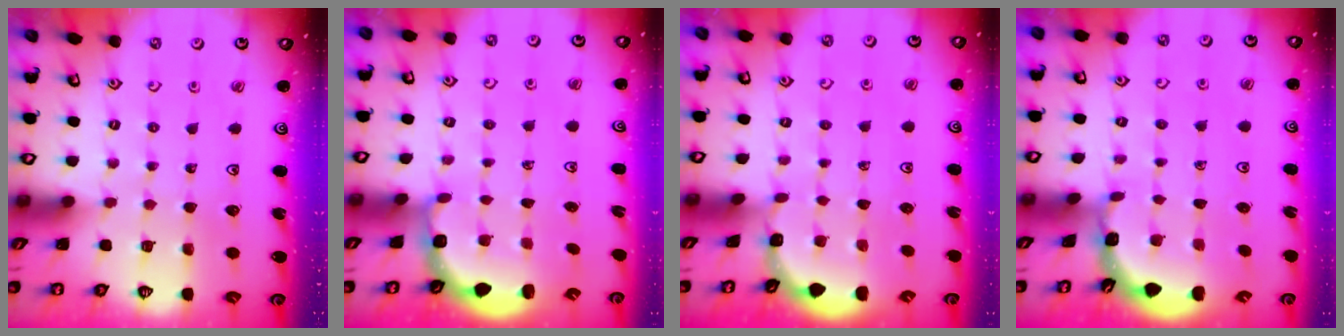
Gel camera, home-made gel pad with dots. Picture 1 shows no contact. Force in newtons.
{"total": 3.0, "press": 2.6, "slide": 1.5}
{"total": 2.4, "press": 2.4, "slide": 0.3}
{"total": 1.8, "press": 1.8, "slide": 0.1}